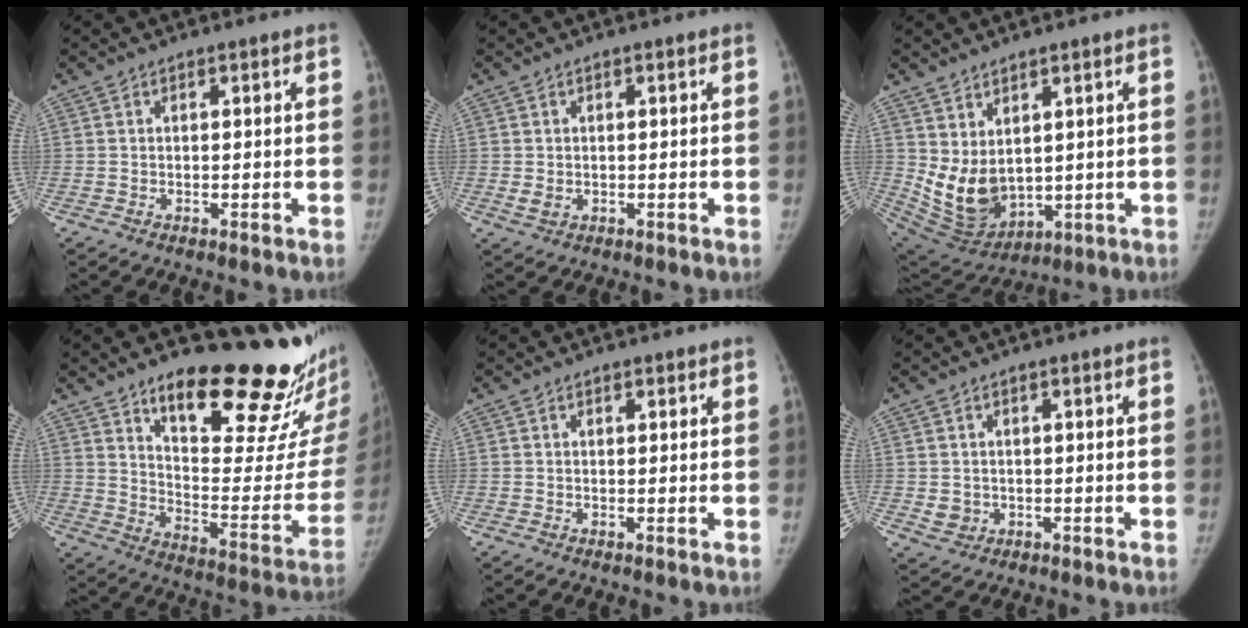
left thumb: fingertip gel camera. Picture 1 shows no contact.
{"total": 1.9, "force": [-0.1, 1.5, 1.1], "torque": [-0.017, -0.003, 0.003]}
{"total": 10.9, "force": [2.6, 7.1, 7.8], "torque": [-0.126, -0.031, 0.078]}
{"total": 25.5, "force": [18.5, 7.4, 15.9], "torque": [-0.177, -0.126, 0.267]}
{"total": 0.5, "force": [0.4, 0.3, 0.2], "torque": [-0.001, -0.002, 0.002]}
{"total": 2.8, "force": [-0.2, 2.5, 1.1], "torque": [-0.010, -0.001, 0.007]}